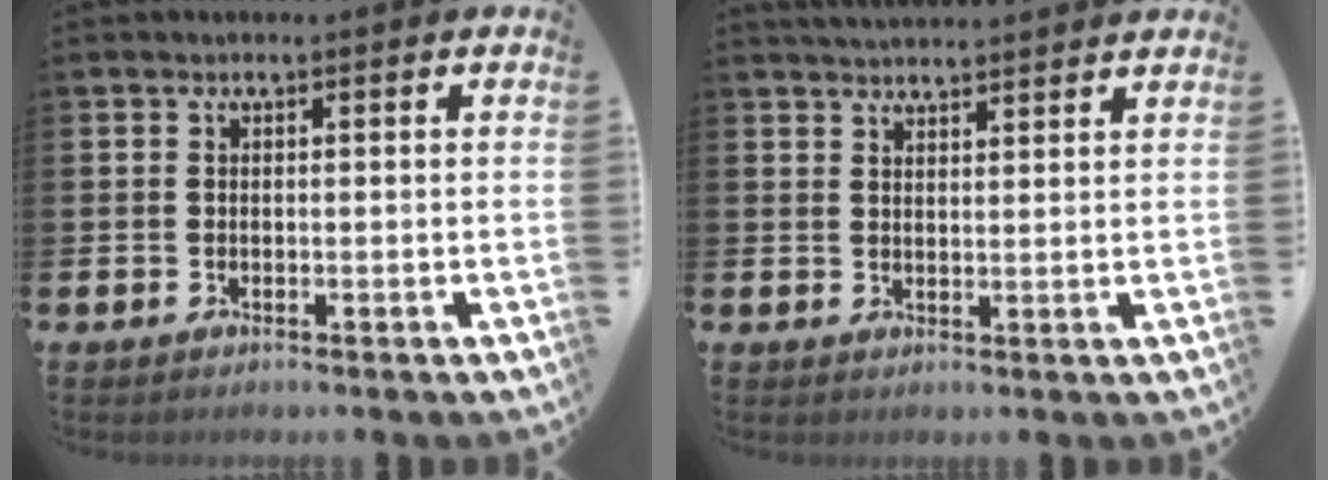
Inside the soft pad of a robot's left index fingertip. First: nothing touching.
{"total": 3.3, "force": [3.3, -0.1, 0.0], "torque": [-0.001, -0.018, 0.059]}